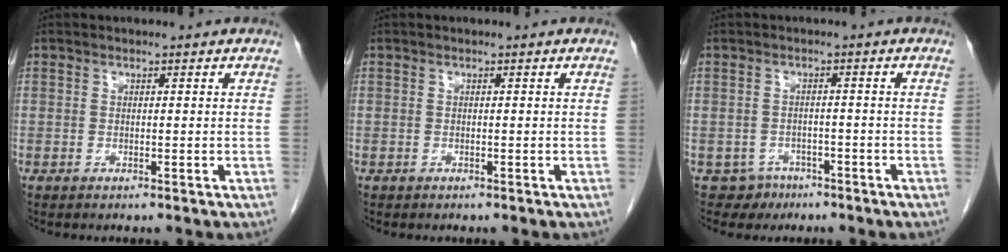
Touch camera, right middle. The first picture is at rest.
{"total": 0.0}
{"total": 3.2, "force": [-2.1, 2.4, -0.1], "torque": [-0.001, 0.010, -0.026]}